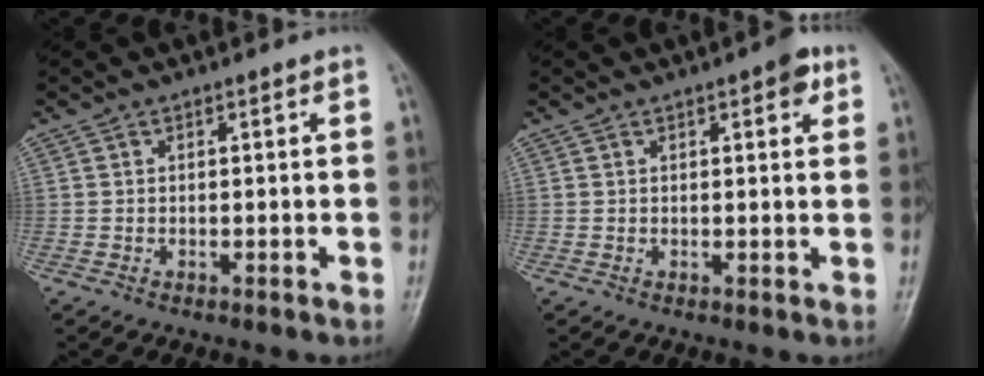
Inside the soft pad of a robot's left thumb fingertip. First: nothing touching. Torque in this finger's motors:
{"motor_torque": [0.46, 0.41, 0.17, -0.40, 0.00]}